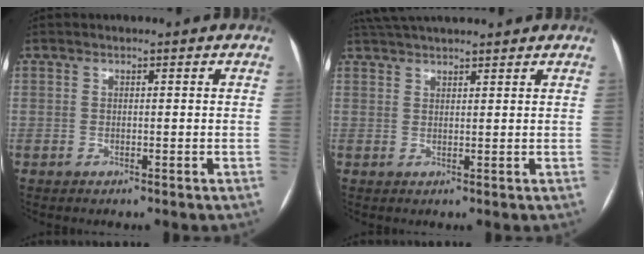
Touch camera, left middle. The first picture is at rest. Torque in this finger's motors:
{"motor_torque": [0.63, -0.67, 0.19, 0.06]}